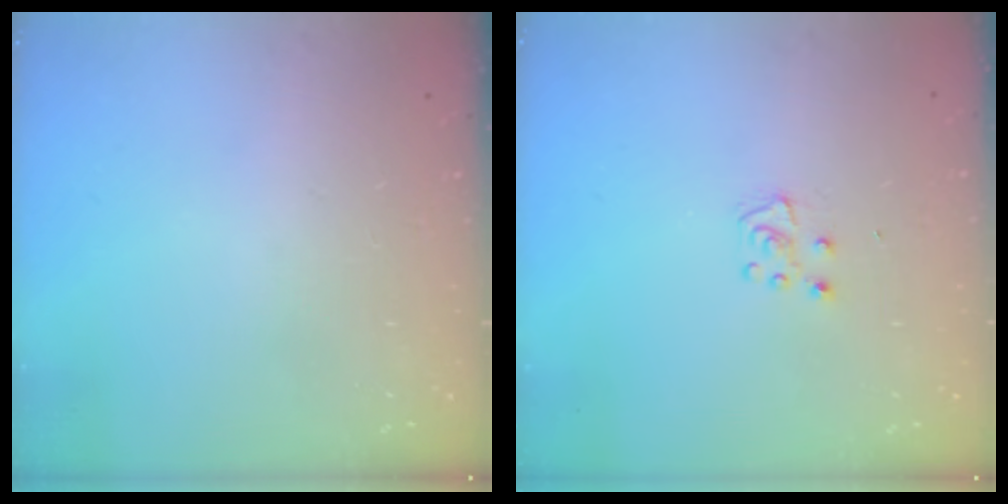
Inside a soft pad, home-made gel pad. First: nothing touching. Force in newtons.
{"total": 5.1, "press": 5.0, "slide": 0.6}